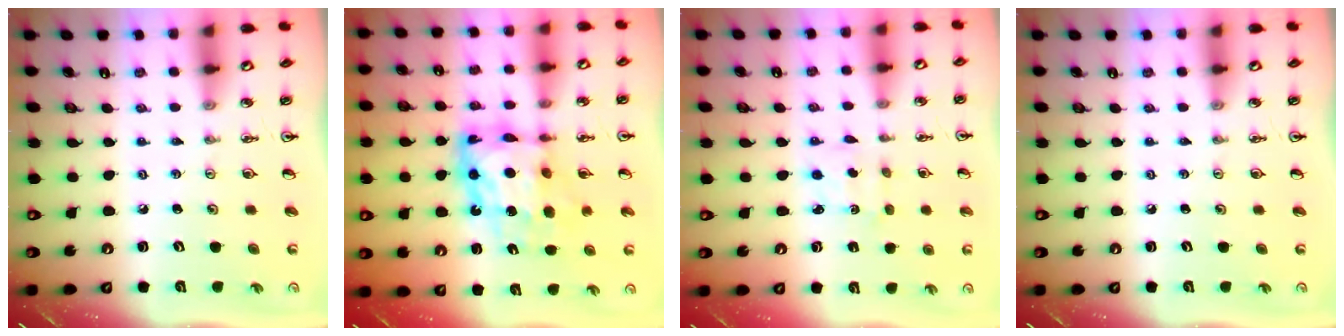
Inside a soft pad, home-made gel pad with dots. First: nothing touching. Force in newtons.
{"total": 12.6, "press": 12.6, "slide": 1.1}
{"total": 2.3, "press": 2.3, "slide": 0.4}
{"total": 0.0}